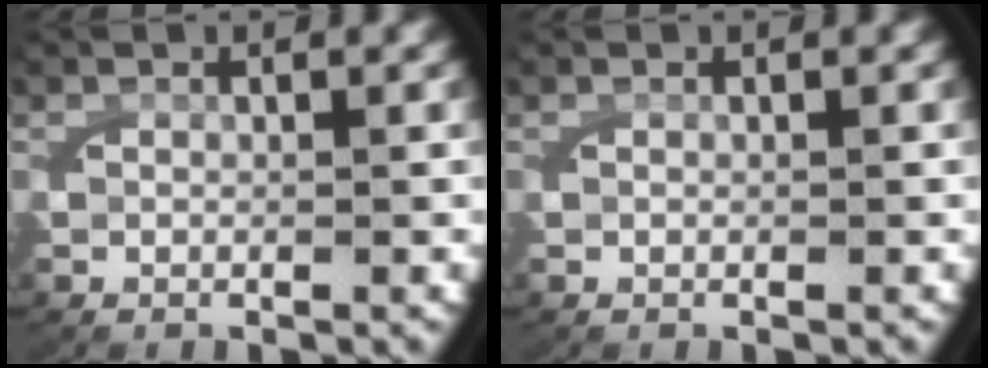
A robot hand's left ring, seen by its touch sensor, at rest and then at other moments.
{"total": 0.0}